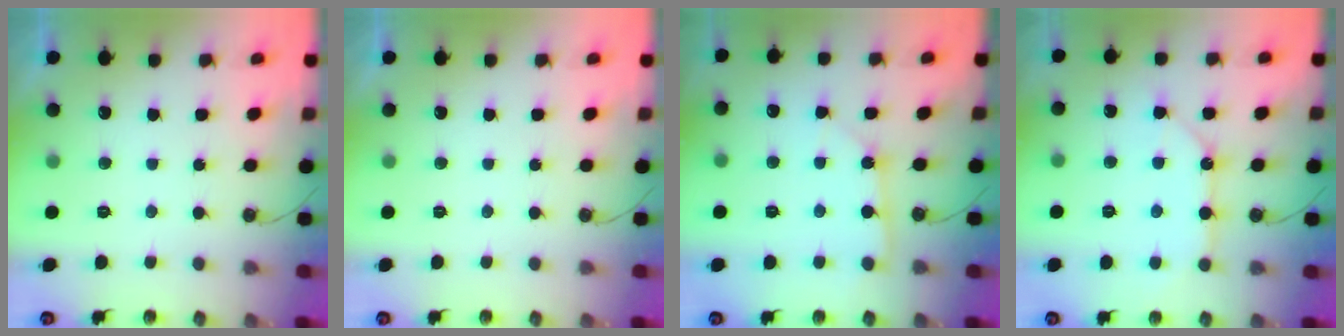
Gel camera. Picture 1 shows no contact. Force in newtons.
{"total": 0.0}
{"total": 2.9, "press": 2.9, "slide": 0.2}
{"total": 10.5, "press": 10.5, "slide": 1.0}